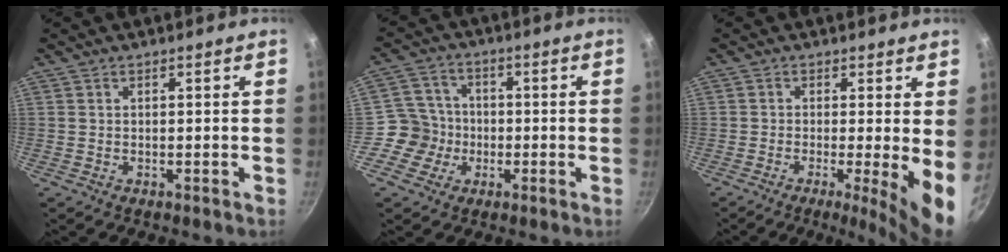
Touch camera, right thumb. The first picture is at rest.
{"total": 6.9, "force": [-1.8, 6.6, 1.2], "torque": [0.015, 0.024, -0.048]}
{"total": 8.5, "force": [-1.0, 1.4, 8.4], "torque": [-0.109, -0.016, -0.016]}